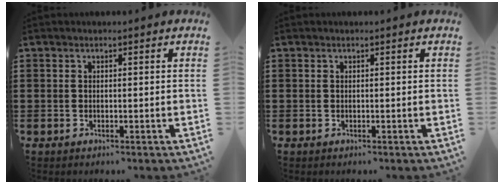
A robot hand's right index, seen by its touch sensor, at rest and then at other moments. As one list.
[{"total": 0.0}]